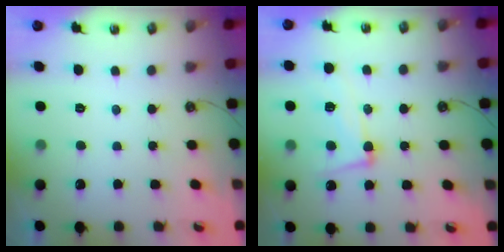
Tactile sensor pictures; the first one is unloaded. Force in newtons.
{"total": 12.2, "press": 12.1, "slide": 1.8}